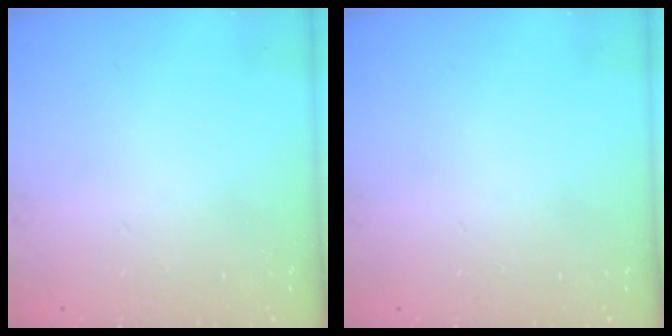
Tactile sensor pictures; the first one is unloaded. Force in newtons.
{"total": 0.0}